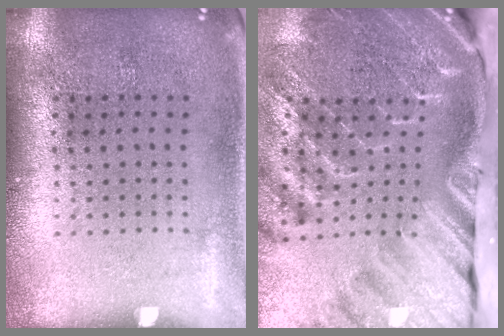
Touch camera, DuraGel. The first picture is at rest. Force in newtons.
{"total": 4.5, "press": 3.2, "slide": 3.2}